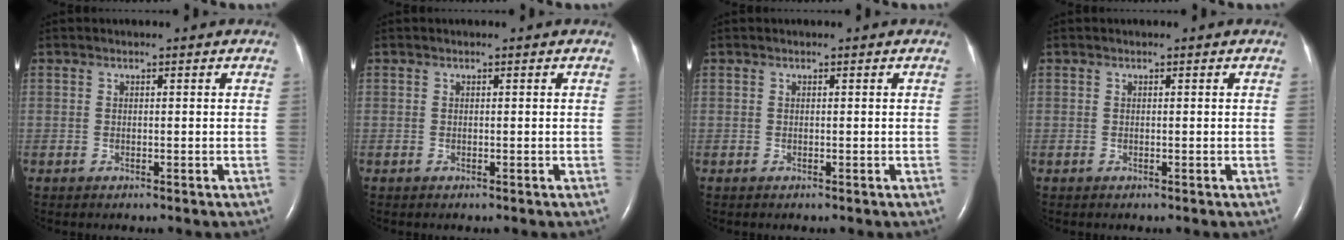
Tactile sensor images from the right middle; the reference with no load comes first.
{"total": 0.0}
{"total": 0.0}
{"total": 0.0}